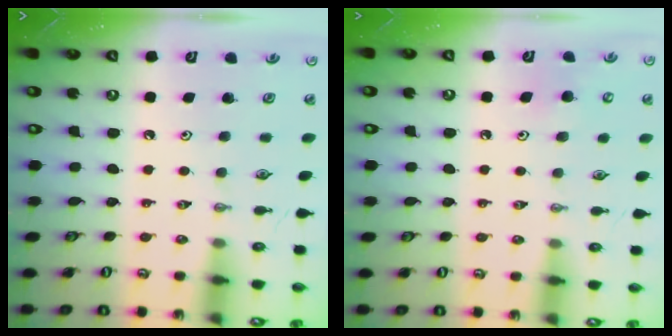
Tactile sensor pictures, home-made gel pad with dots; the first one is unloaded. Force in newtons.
{"total": 6.1, "press": 6.0, "slide": 0.5}